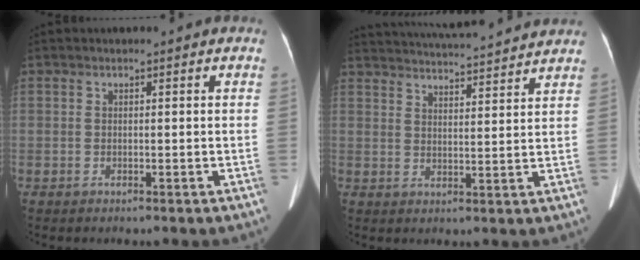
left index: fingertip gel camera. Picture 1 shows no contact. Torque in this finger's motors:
{"motor_torque": [0.85, -1.29, 0.34, 0.12]}